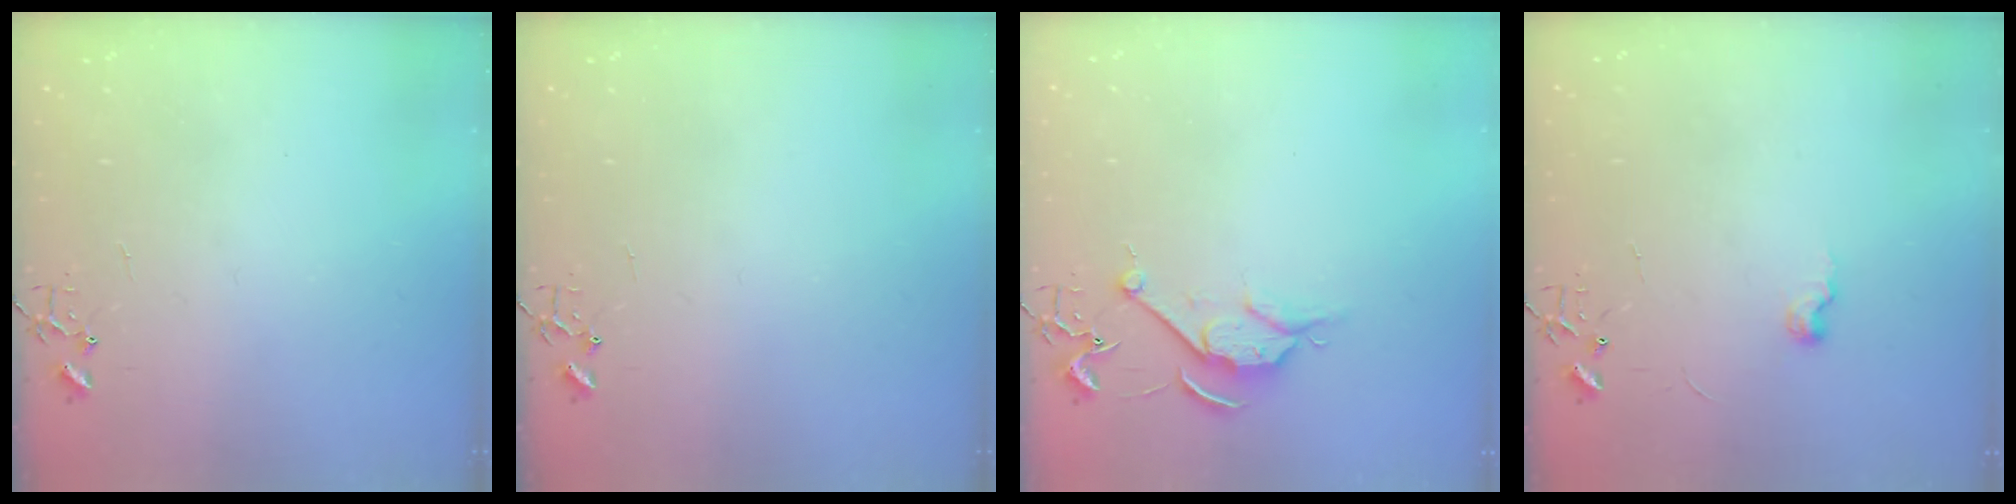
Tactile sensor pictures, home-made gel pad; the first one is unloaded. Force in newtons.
{"total": 0.0}
{"total": 8.0, "press": 8.0, "slide": 0.7}
{"total": 5.9, "press": 5.9, "slide": 0.6}